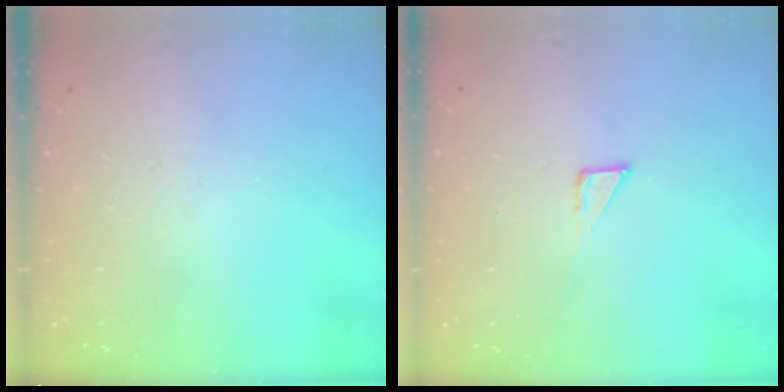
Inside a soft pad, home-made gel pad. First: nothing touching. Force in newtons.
{"total": 2.7, "press": 2.7, "slide": 0.2}